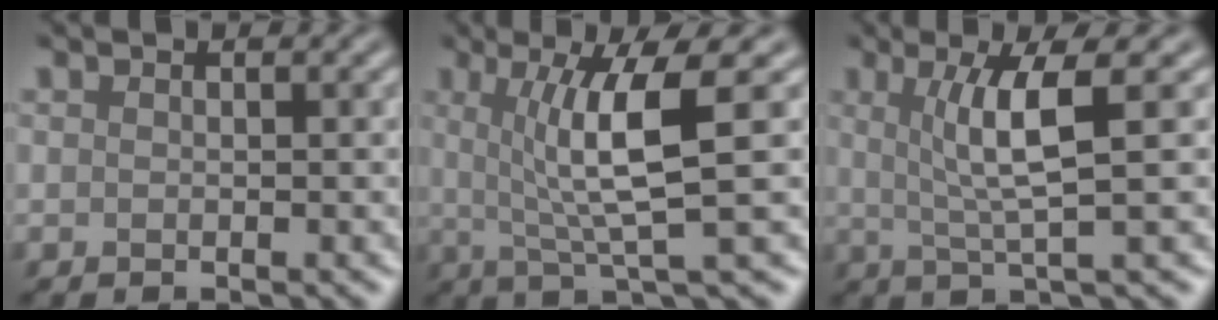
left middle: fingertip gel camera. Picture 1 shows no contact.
{"total": 6.5, "force": [1.1, 1.0, 6.3], "torque": [-0.109, 0.000, 0.021]}
{"total": 4.7, "force": [1.0, 0.7, 4.6], "torque": [-0.082, 0.001, 0.024]}